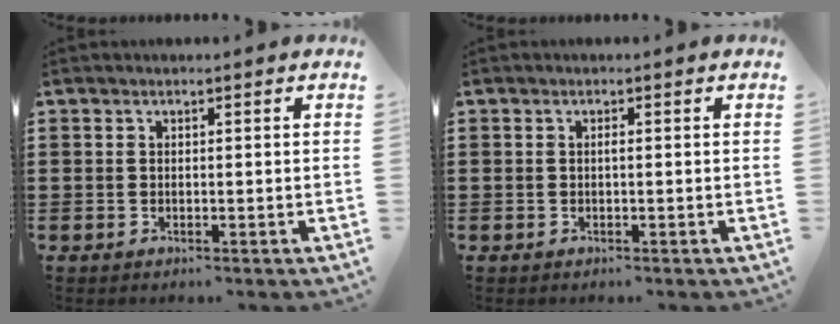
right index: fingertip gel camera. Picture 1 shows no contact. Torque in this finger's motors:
{"motor_torque": [0.40, -0.17, 0.13, 0.05]}